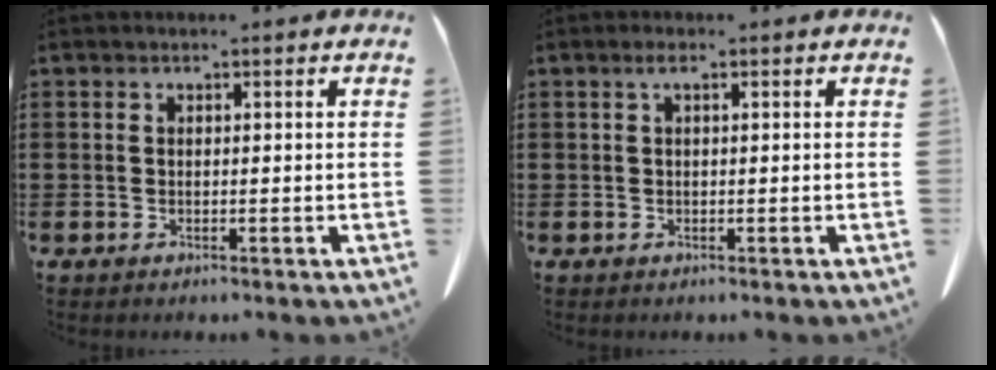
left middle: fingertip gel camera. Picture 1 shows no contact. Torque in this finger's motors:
{"motor_torque": [0.49, 0.06, 0.04, 0.03]}